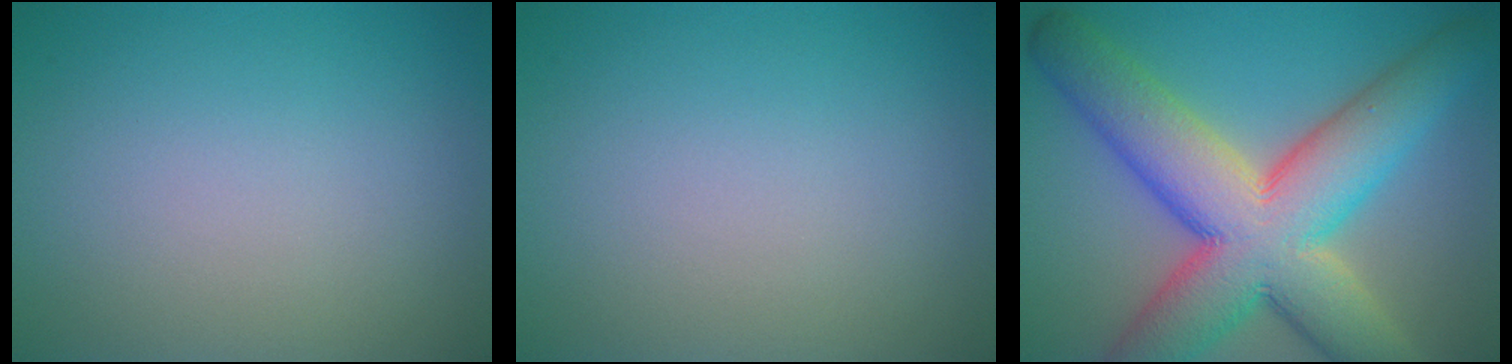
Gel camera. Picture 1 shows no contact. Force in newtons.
{"total": 0.0}
{"total": 13.4, "press": 13.3, "slide": 0.8}